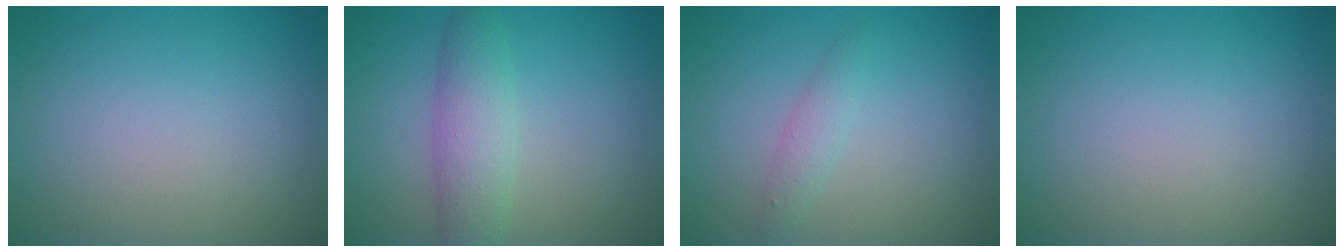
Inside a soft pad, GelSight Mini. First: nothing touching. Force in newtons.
{"total": 4.0, "press": 4.0, "slide": 0.0}
{"total": 1.4, "press": 1.4, "slide": 0.0}
{"total": 0.0}